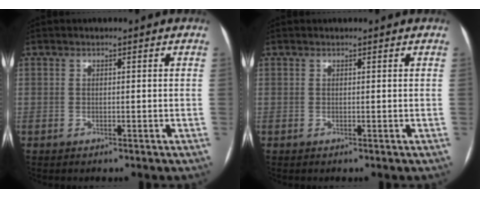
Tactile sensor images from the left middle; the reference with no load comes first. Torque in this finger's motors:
{"motor_torque": [0.17, -0.20, 0.06, 0.00]}